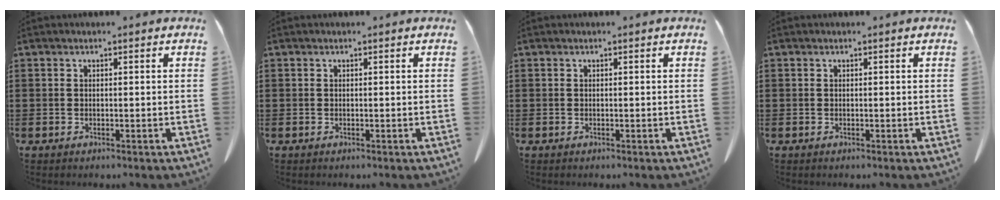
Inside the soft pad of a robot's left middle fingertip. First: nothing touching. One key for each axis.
{"total": 0.0}
{"total": 0.0}
{"total": 0.0}